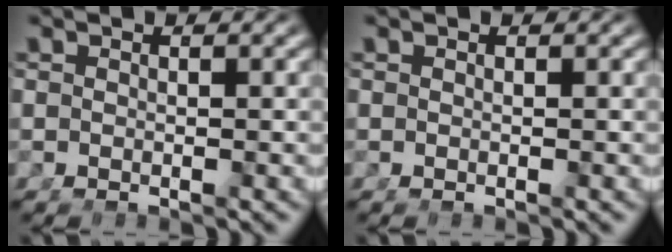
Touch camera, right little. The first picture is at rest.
{"total": 0.0}